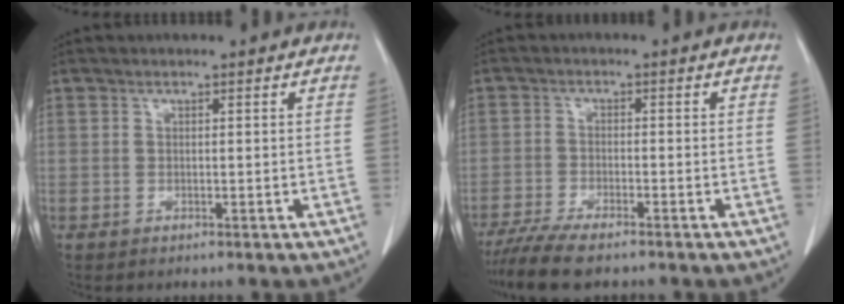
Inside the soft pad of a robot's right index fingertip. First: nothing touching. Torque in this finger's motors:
{"motor_torque": [0.38, -0.40, 0.24, 0.06]}